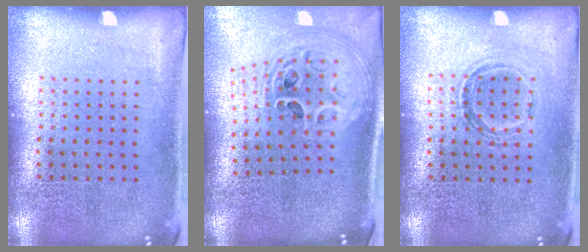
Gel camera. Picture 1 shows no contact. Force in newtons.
{"total": 3.0, "press": 2.0, "slide": 2.2}
{"total": 1.1, "press": 0.9, "slide": 0.6}